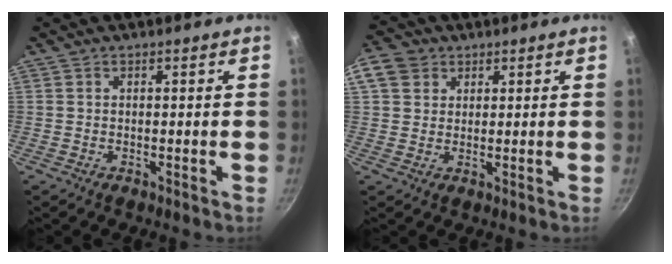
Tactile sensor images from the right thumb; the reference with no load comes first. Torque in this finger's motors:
{"motor_torque": [-1.16, 2.24, 1.80, 0.48, 0.27]}